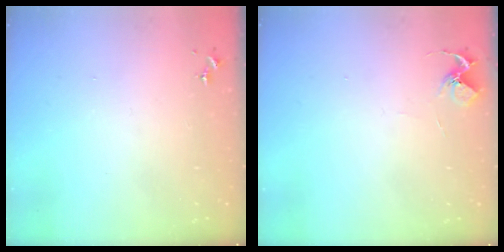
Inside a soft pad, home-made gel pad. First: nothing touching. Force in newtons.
{"total": 5.8, "press": 5.8, "slide": 0.5}